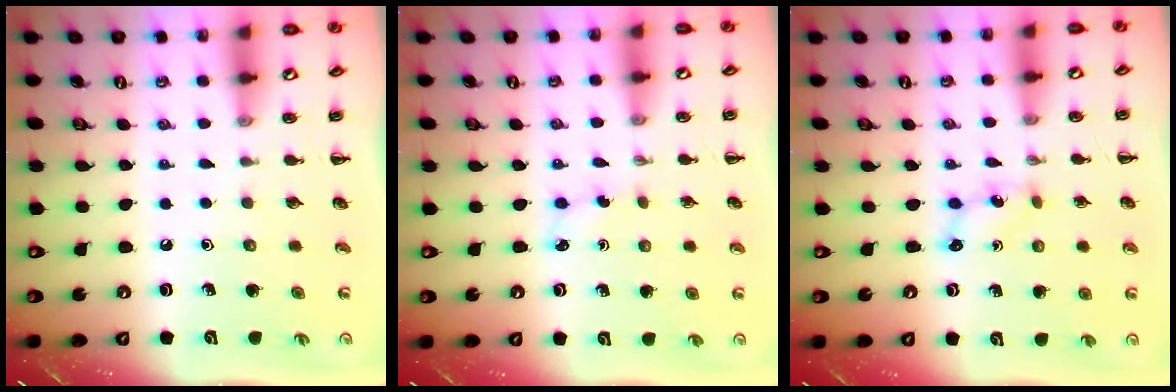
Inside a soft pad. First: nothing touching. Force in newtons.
{"total": 2.6, "press": 2.5, "slide": 0.8}
{"total": 2.5, "press": 2.4, "slide": 0.7}